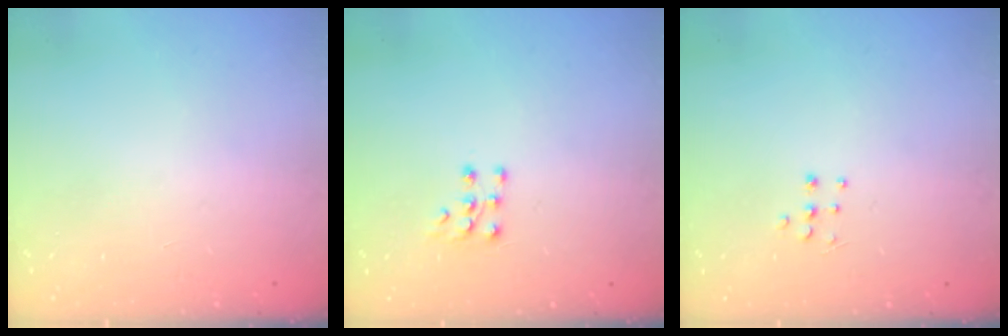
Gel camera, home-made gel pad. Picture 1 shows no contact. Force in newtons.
{"total": 6.6, "press": 6.6, "slide": 0.8}
{"total": 4.6, "press": 4.5, "slide": 0.7}